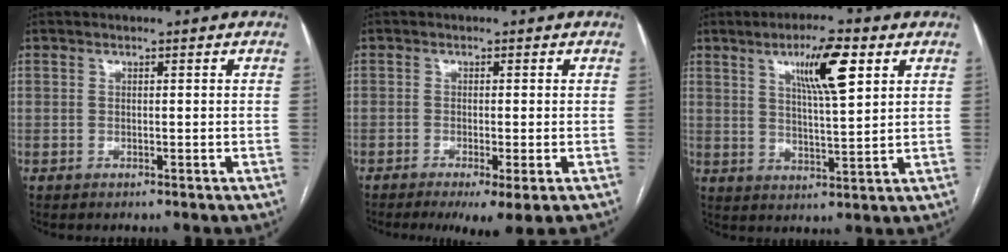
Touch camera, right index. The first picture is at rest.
{"total": 5.7, "force": [-3.4, 0.2, 4.6], "torque": [-0.062, -0.016, -0.053]}
{"total": 9.3, "force": [4.4, 1.2, 8.2], "torque": [-0.141, 0.004, 0.073]}